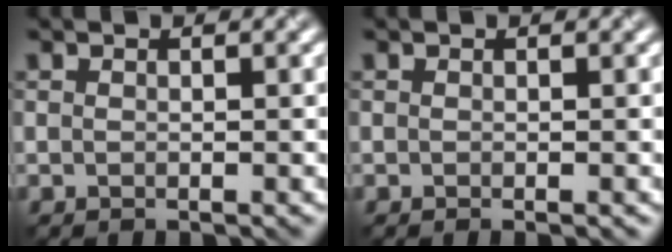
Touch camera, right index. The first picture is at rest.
{"total": 0.6, "force": [-0.3, 0.1, 0.5], "torque": [-0.007, -0.006, -0.004]}